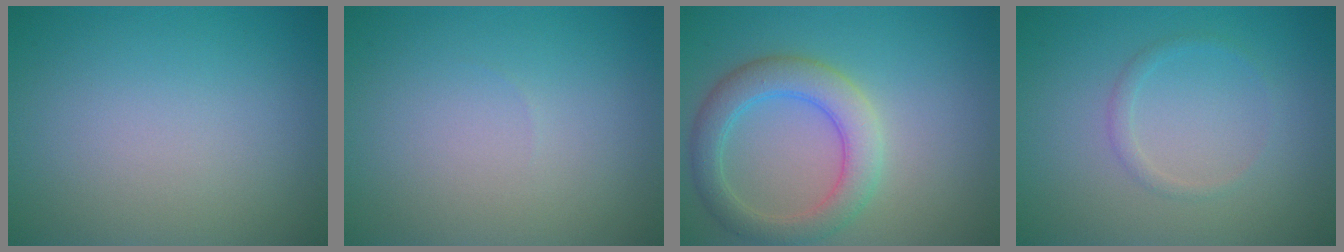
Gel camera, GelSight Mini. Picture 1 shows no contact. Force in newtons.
{"total": 0.0}
{"total": 4.6, "press": 4.6, "slide": 0.6}
{"total": 1.0, "press": 1.0, "slide": 0.0}